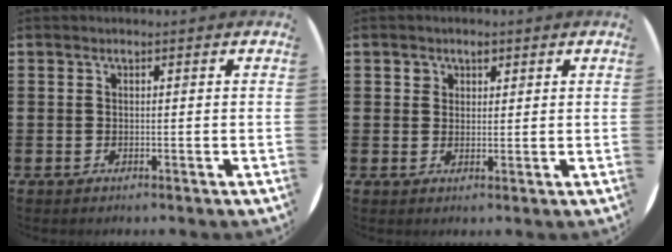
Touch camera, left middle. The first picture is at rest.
{"total": 1.7, "force": [1.0, 1.3, 0.5], "torque": [0.006, -0.002, 0.016]}